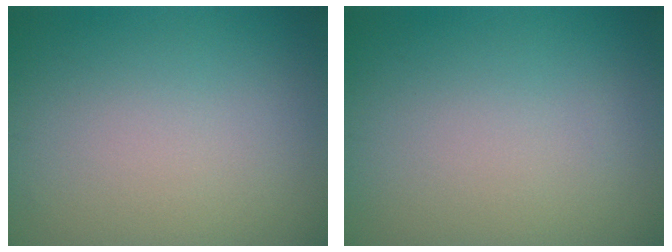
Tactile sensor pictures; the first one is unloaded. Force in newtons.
{"total": 0.0}